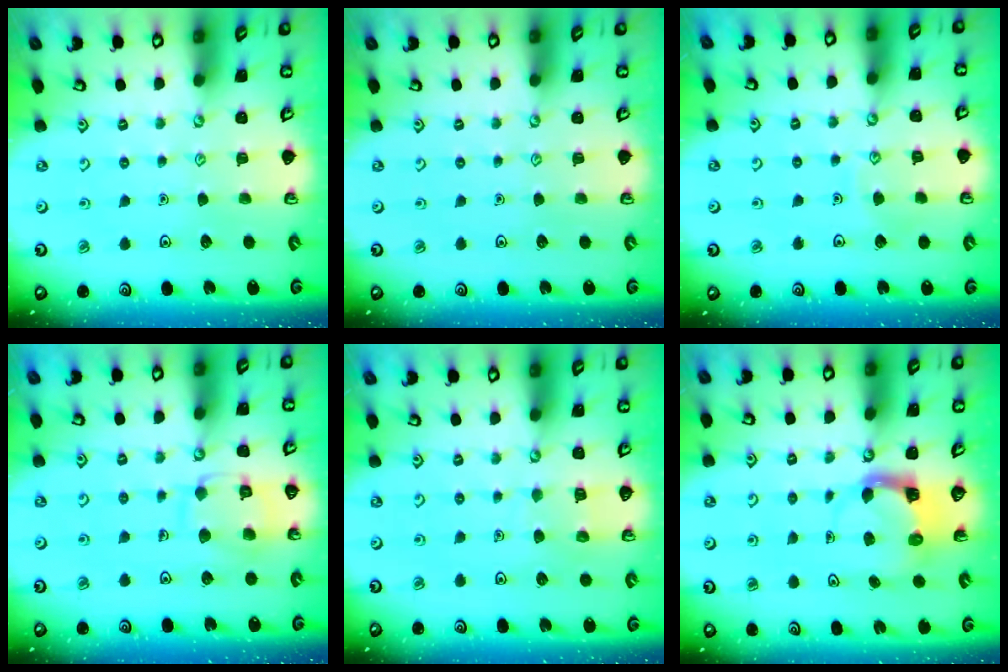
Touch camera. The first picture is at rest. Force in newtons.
{"total": 0.0}
{"total": 5.6, "press": 5.6, "slide": 0.5}
{"total": 11.1, "press": 11.1, "slide": 0.8}
{"total": 4.5, "press": 4.5, "slide": 0.4}
{"total": 4.0, "press": 4.0, "slide": 0.4}